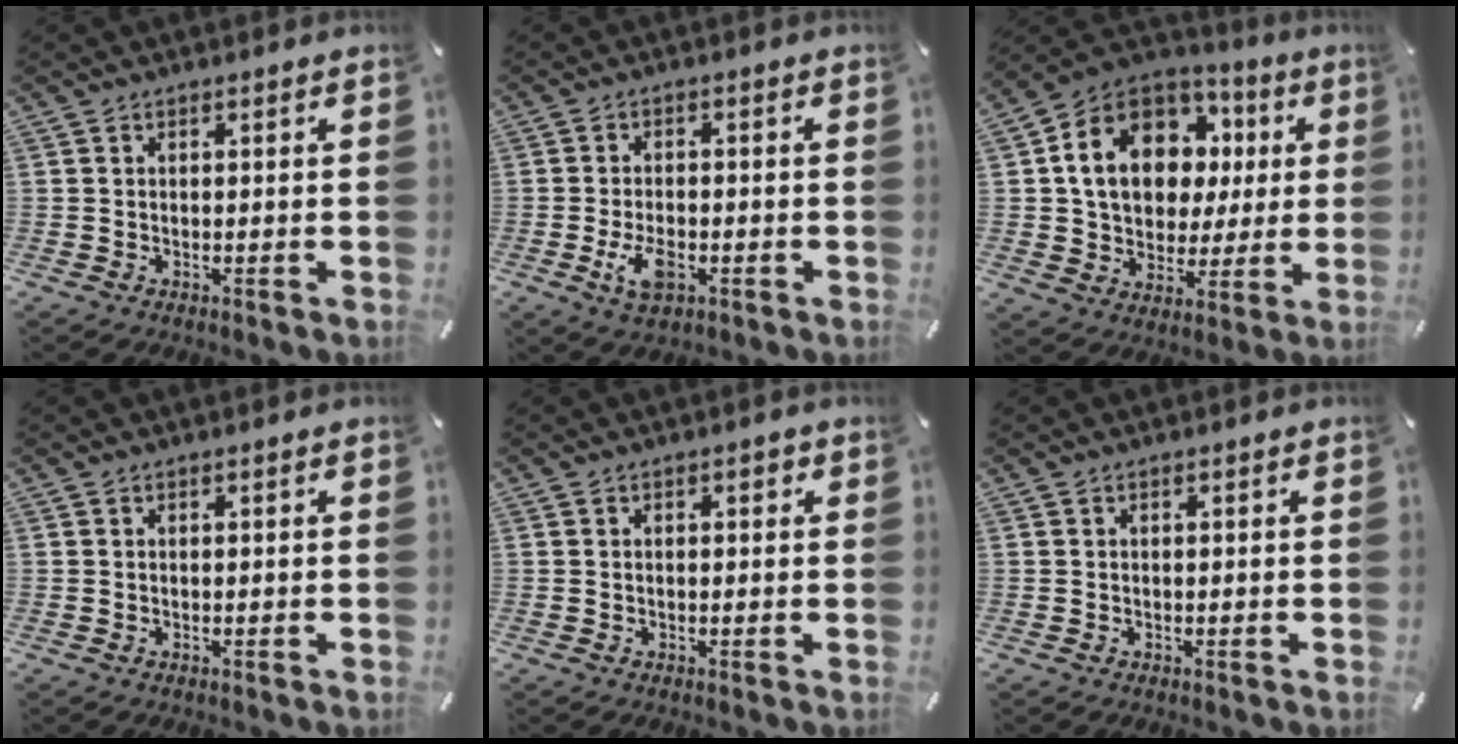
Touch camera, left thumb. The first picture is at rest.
{"total": 5.8, "force": [-2.0, 3.3, 4.3], "torque": [-0.087, 0.000, -0.039]}
{"total": 15.4, "force": [3.5, 12.5, 8.2], "torque": [-0.159, -0.011, 0.071]}
{"total": 0.0}
{"total": 1.2, "force": [0.2, 0.7, 0.9], "torque": [-0.010, 0.003, 0.000]}
{"total": 0.0}